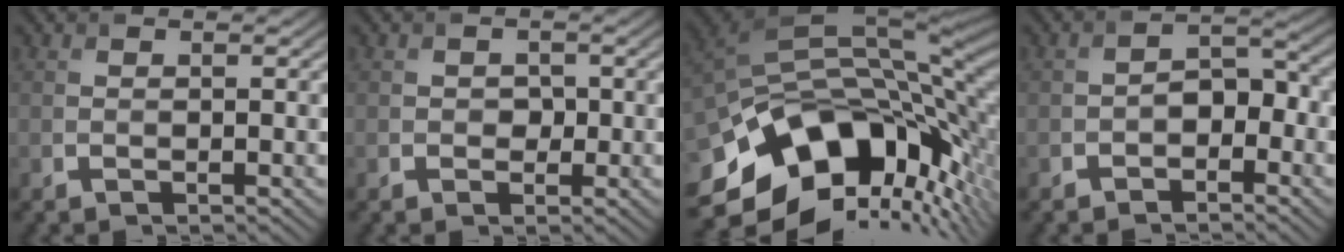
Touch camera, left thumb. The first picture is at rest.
{"total": 1.5, "force": [0.0, 1.3, 0.7], "torque": [-0.013, -0.008, -0.005]}
{"total": 17.7, "force": [-6.6, 10.6, 12.6], "torque": [-0.266, -0.036, -0.102]}
{"total": 3.2, "force": [-1.6, 2.1, 1.9], "torque": [-0.029, 0.009, -0.030]}